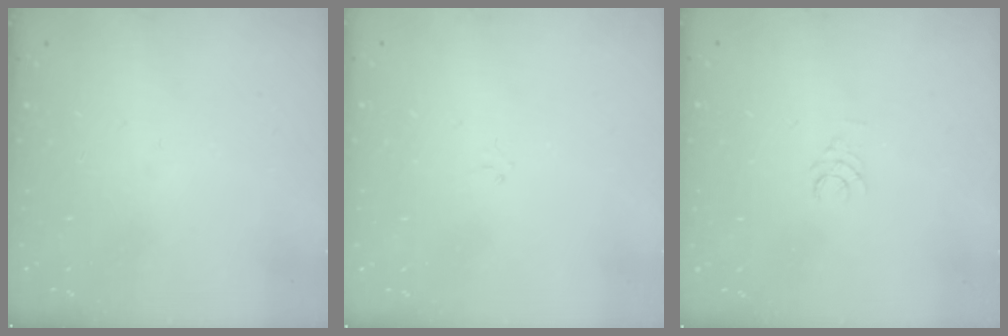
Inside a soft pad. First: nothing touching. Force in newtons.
{"total": 0.0}
{"total": 3.5, "press": 3.5, "slide": 0.3}